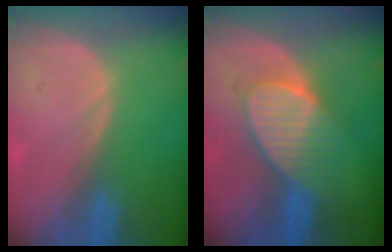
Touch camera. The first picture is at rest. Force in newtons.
{"total": 7.0, "press": 7.0, "slide": 0.4}